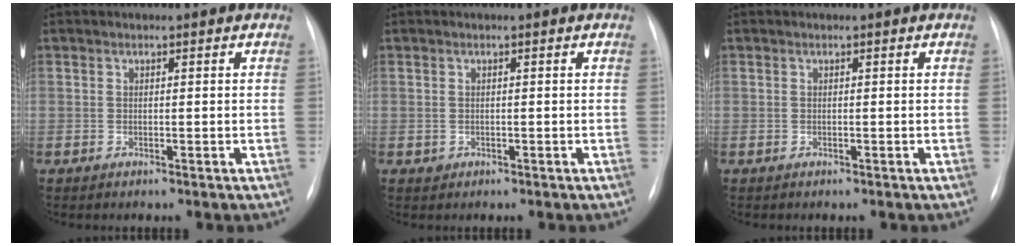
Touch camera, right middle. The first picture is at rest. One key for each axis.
{"total": 0.7, "fx": -0.2, "fy": 0.7, "fz": 0.1, "tx": 0.000, "ty": 0.003, "tz": -0.002}
{"total": 0.0}